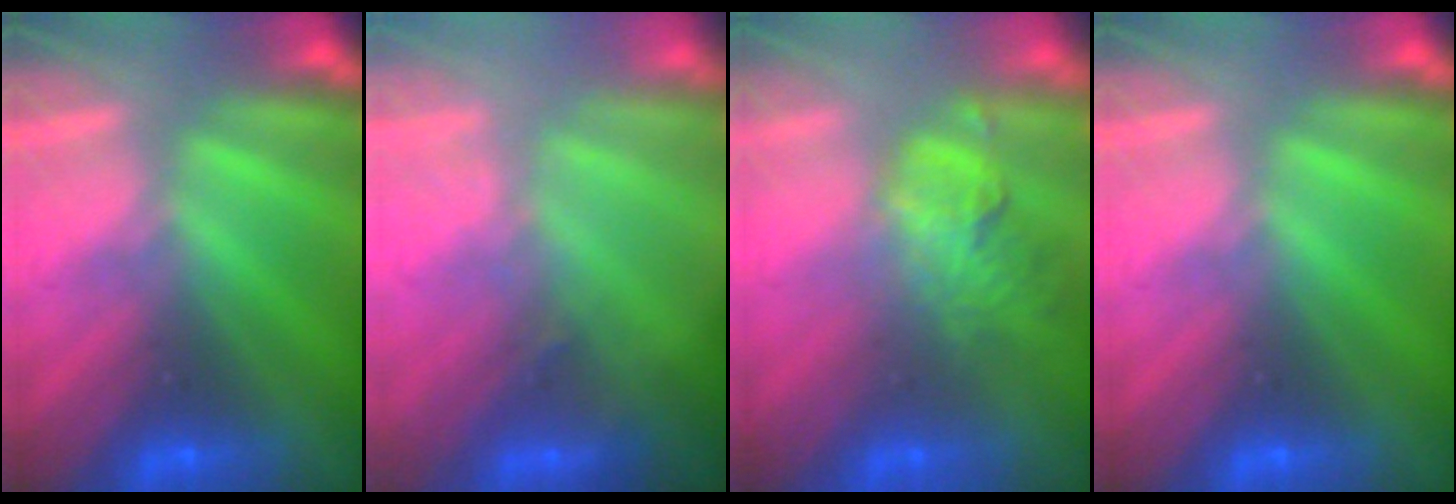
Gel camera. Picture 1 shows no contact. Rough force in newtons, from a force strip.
{"total": 2.7}
{"total": 1.8}
{"total": 0.0}